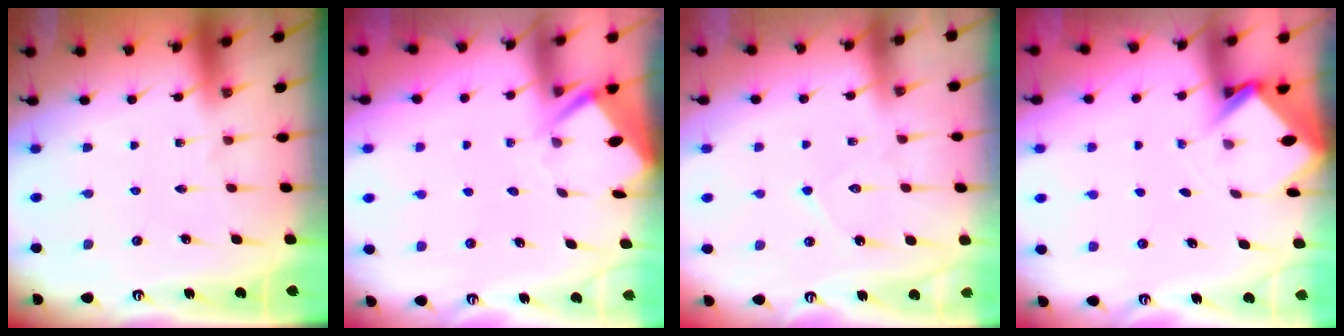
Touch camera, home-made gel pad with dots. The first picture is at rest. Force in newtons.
{"total": 3.4, "press": 3.3, "slide": 0.3}
{"total": 6.1, "press": 6.1, "slide": 0.6}
{"total": 2.9, "press": 2.9, "slide": 0.3}